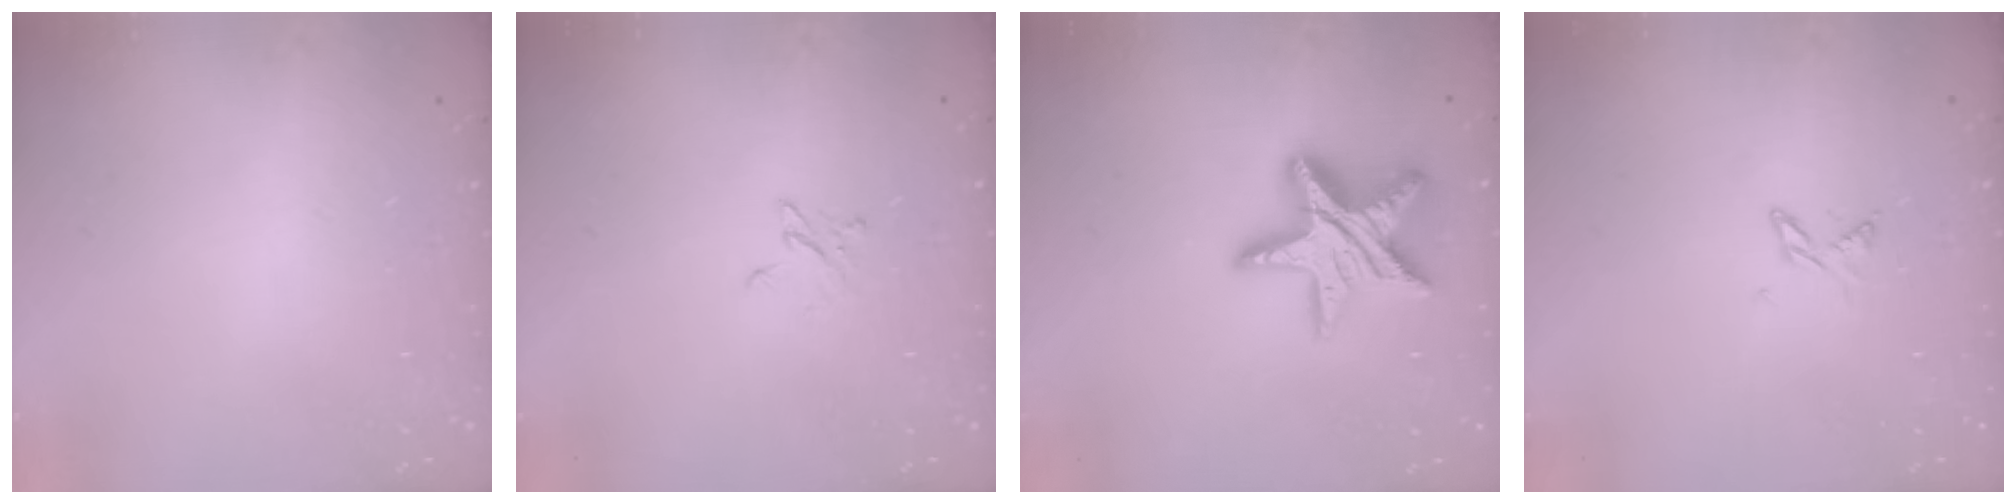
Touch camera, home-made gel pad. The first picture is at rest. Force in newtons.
{"total": 2.9, "press": 2.9, "slide": 0.2}
{"total": 17.3, "press": 17.2, "slide": 1.3}
{"total": 2.9, "press": 2.8, "slide": 0.5}